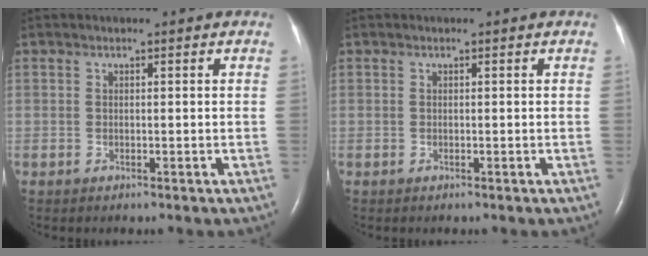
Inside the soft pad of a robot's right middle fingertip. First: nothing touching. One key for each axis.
{"total": 0.0}